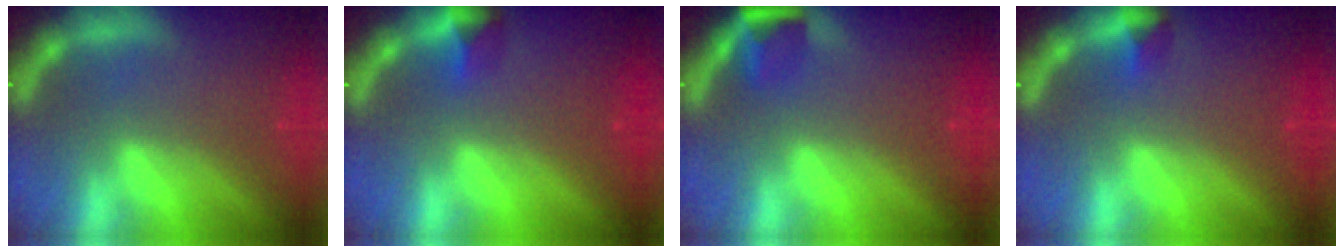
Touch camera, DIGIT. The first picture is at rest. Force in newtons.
{"total": 1.9}
{"total": 2.9}
{"total": 1.4}